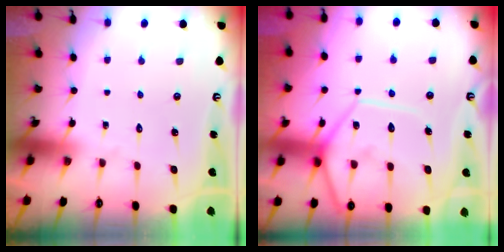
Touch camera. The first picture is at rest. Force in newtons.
{"total": 12.6, "press": 12.5, "slide": 1.7}